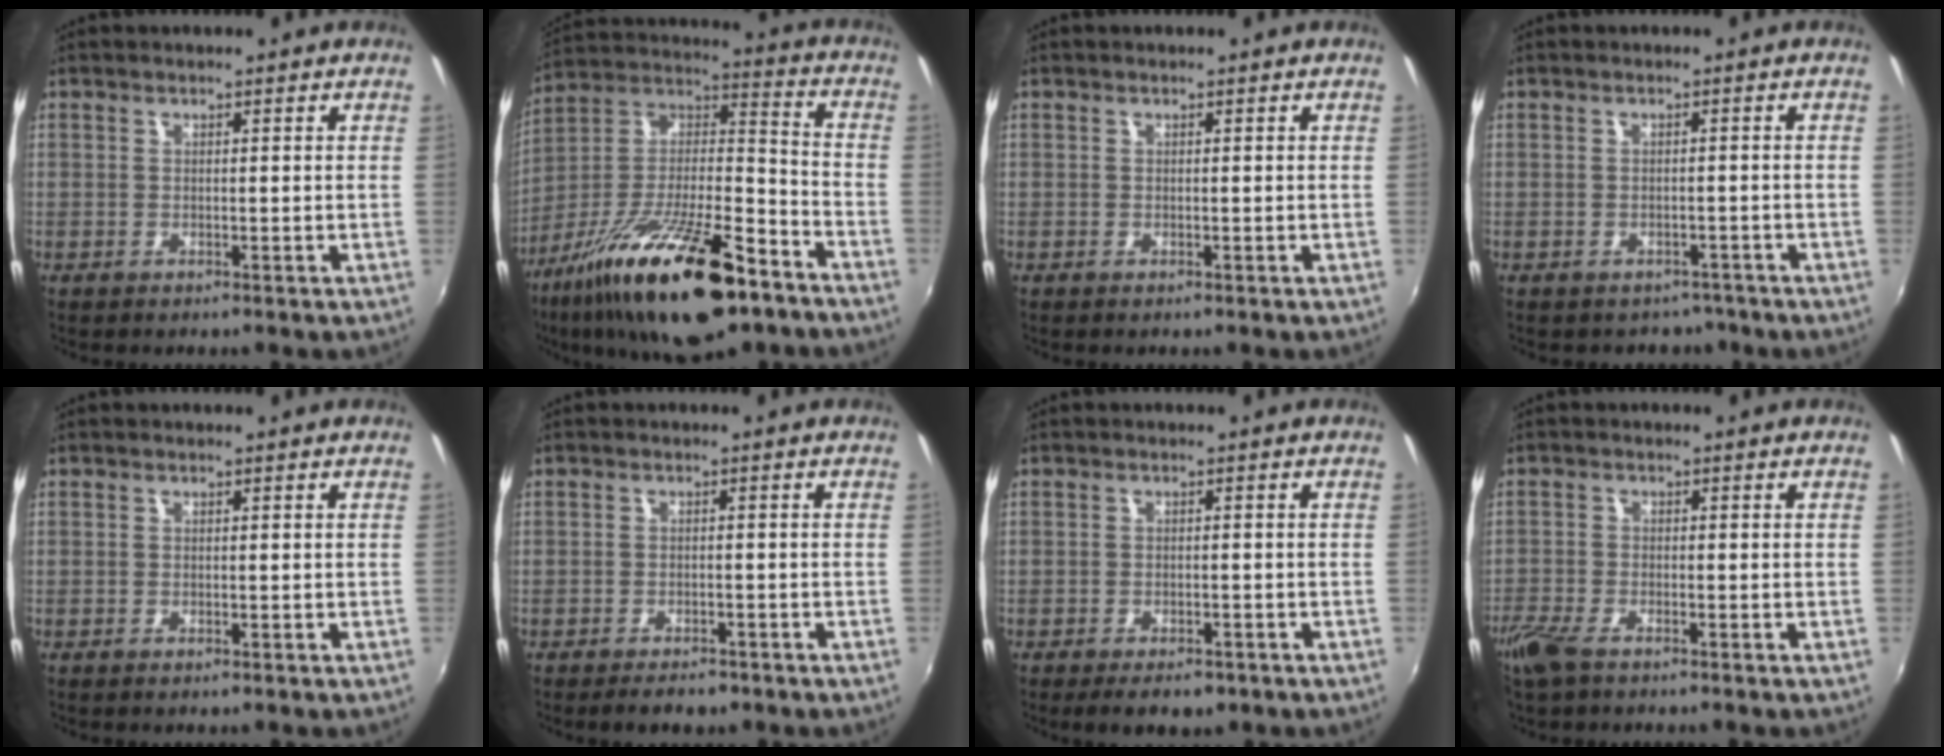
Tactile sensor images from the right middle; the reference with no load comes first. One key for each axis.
{"total": 26.2, "fx": -16.0, "fy": 8.2, "fz": 19.1, "tx": -0.336, "ty": -0.024, "tz": -0.268}
{"total": 0.0}
{"total": 4.0, "fx": -3.1, "fy": 2.5, "fz": 0.4, "tx": -0.008, "ty": 0.000, "tz": -0.039}
{"total": 0.0}
{"total": 4.4, "fx": -3.4, "fy": 1.7, "fz": 2.1, "tx": -0.048, "ty": -0.008, "tz": -0.050}
{"total": 5.6, "fx": -4.0, "fy": 2.4, "fz": 3.2, "tx": -0.070, "ty": -0.018, "tz": -0.058}
{"total": 5.2, "fx": -3.9, "fy": 1.6, "fz": 3.0, "tx": -0.081, "ty": -0.014, "tz": -0.079}